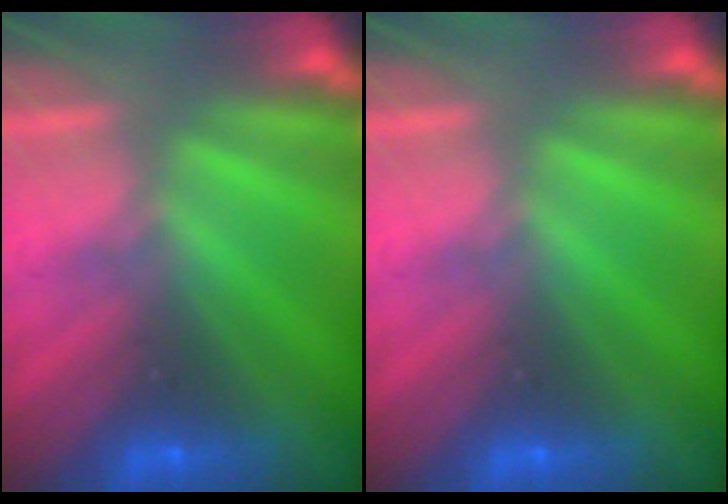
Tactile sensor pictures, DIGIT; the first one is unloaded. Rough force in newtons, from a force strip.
{"total": 0.0}